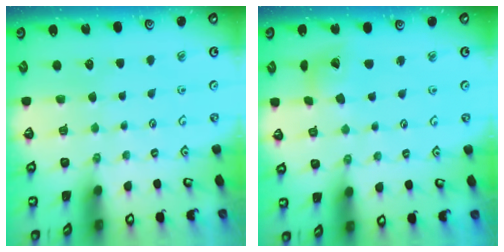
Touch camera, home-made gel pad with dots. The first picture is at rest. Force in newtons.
{"total": 7.4, "press": 7.4, "slide": 1.0}